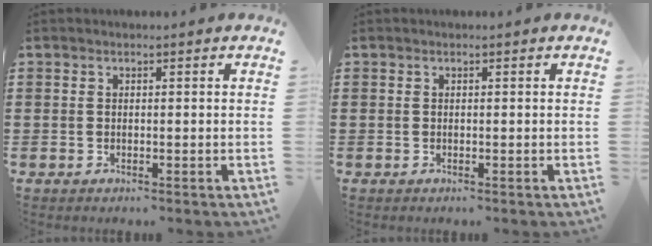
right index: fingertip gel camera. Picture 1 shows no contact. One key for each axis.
{"total": 0.0}